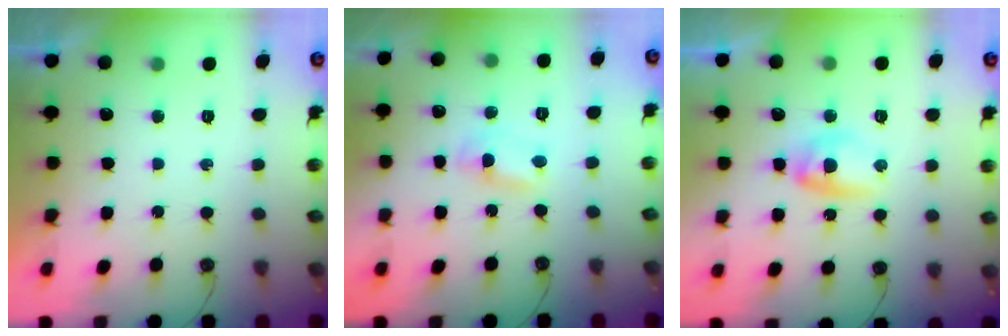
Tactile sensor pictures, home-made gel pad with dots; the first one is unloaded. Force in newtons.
{"total": 2.2, "press": 2.2, "slide": 0.3}
{"total": 5.5, "press": 5.4, "slide": 1.0}